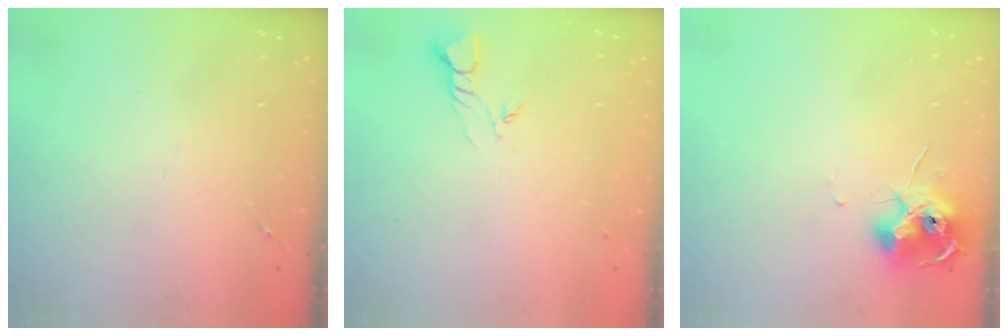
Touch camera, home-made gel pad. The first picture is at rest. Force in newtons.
{"total": 3.4, "press": 3.4, "slide": 0.2}
{"total": 10.3, "press": 10.3, "slide": 0.9}